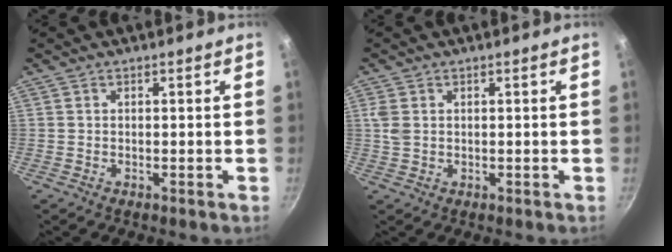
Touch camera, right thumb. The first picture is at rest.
{"total": 2.8, "force": [0.6, 2.0, 1.9], "torque": [-0.038, 0.002, 0.014]}